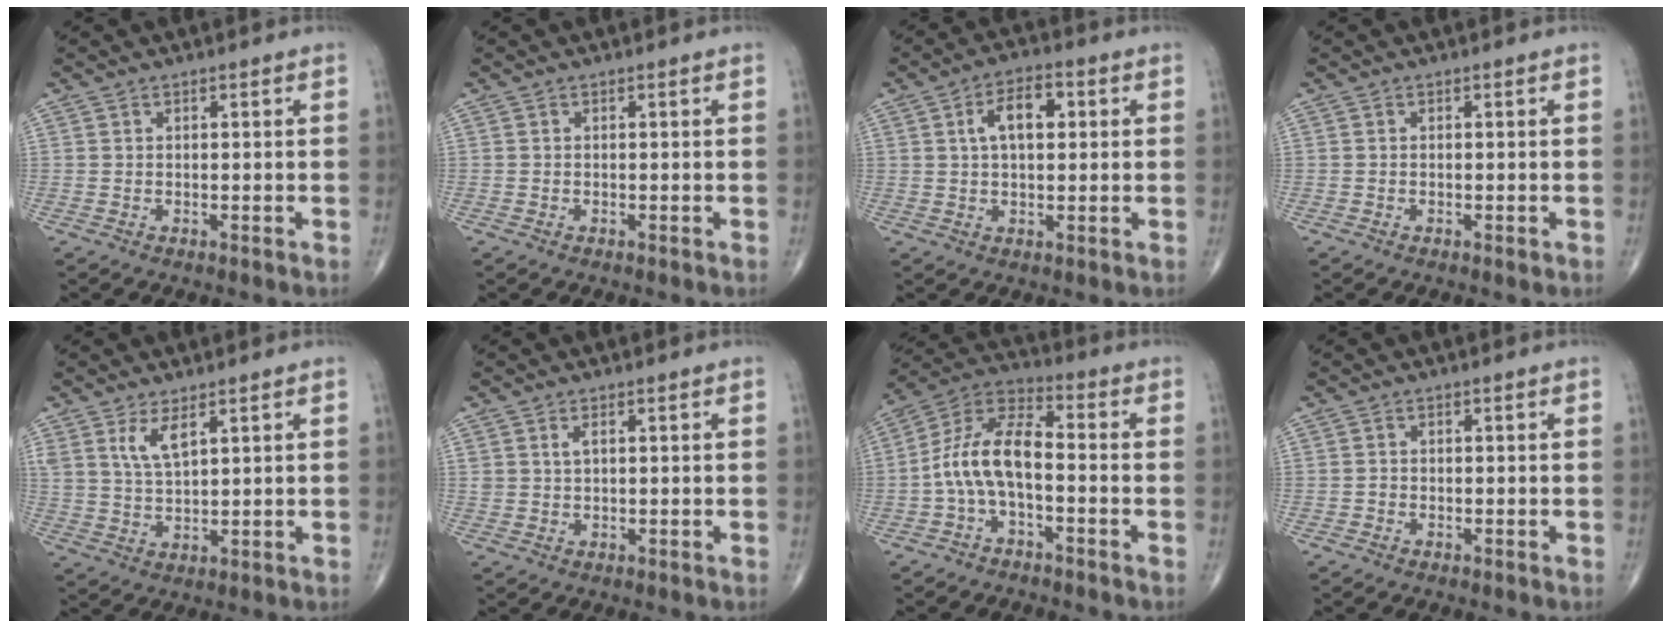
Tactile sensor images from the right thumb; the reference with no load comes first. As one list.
[{"total": 0.0}, {"total": 7.7, "force": [1.8, 4.0, 6.3], "torque": [-0.099, 0.013, 0.027]}, {"total": 0.5, "force": [-0.3, 0.2, 0.4], "torque": [-0.008, -0.002, -0.005]}, {"total": 5.0, "force": [2.7, 1.8, 3.8], "torque": [-0.074, -0.016, 0.062]}, {"total": 1.7, "force": [0.7, 0.9, 1.2], "torque": [-0.023, 0.000, 0.015]}, {"total": 10.9, "force": [-2.2, 5.1, 9.4], "torque": [-0.182, 0.047, -0.053]}, {"total": 0.6, "force": [-0.4, 0.5, 0.1], "torque": [0.001, 0.002, -0.010]}]